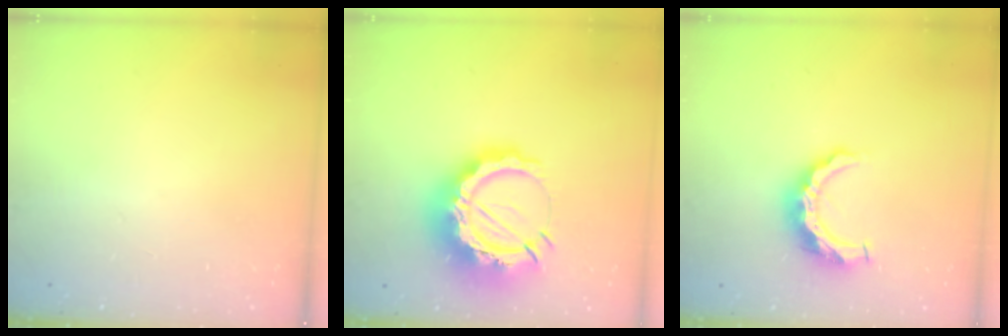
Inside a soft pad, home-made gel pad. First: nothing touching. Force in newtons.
{"total": 17.9, "press": 17.8, "slide": 2.2}
{"total": 9.5, "press": 9.5, "slide": 0.5}